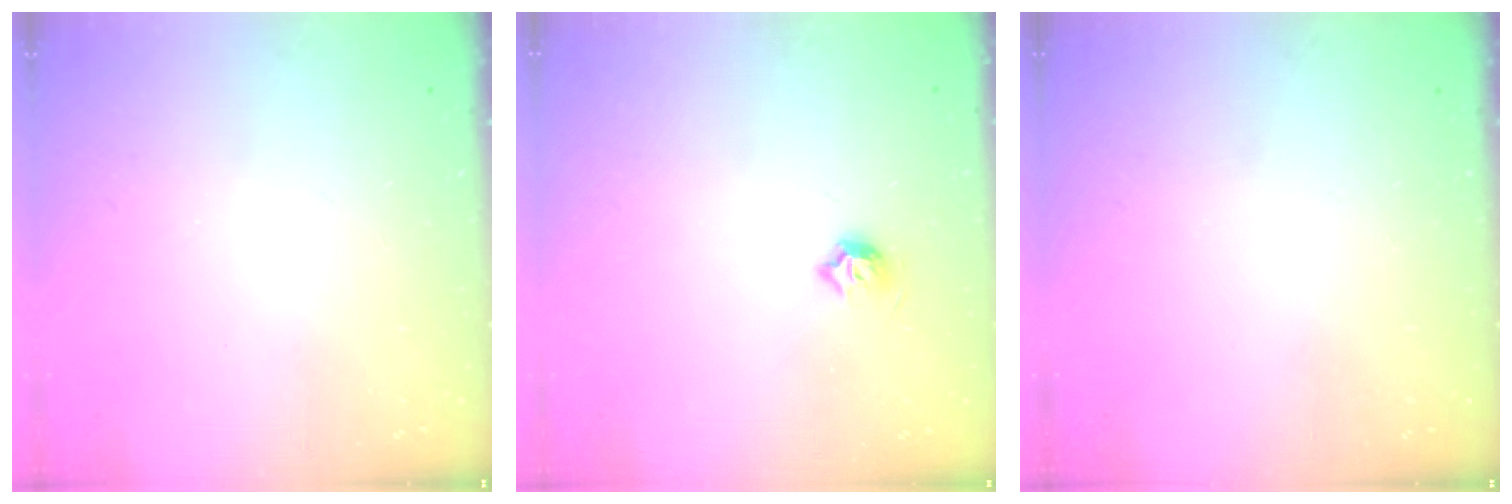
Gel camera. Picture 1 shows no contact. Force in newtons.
{"total": 4.7, "press": 4.6, "slide": 1.2}
{"total": 0.0}